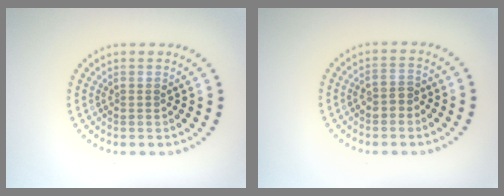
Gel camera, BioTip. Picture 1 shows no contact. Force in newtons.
{"total": 1.7, "press": 1.5, "slide": 0.7}